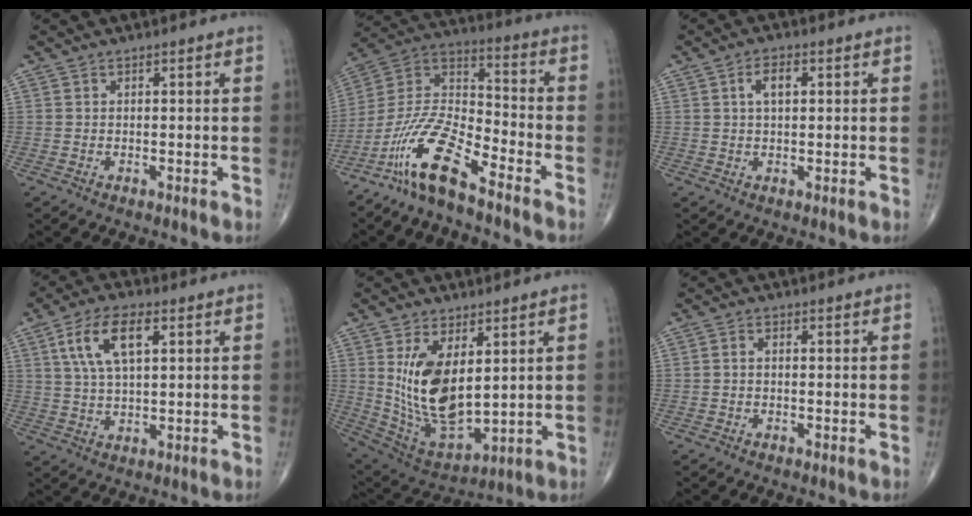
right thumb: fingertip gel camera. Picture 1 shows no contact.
{"total": 14.4, "force": [-10.1, 3.6, 9.7], "torque": [-0.195, 0.070, -0.201]}
{"total": 4.0, "force": [1.1, 2.0, 3.2], "torque": [-0.057, 0.004, 0.018]}
{"total": 10.4, "force": [3.7, 4.6, 8.5], "torque": [-0.164, 0.003, 0.070]}
{"total": 15.5, "force": [3.5, 8.0, 12.8], "torque": [-0.224, -0.024, 0.091]}
{"total": 1.1, "force": [-0.3, 0.7, 0.8], "torque": [-0.012, 0.004, -0.007]}